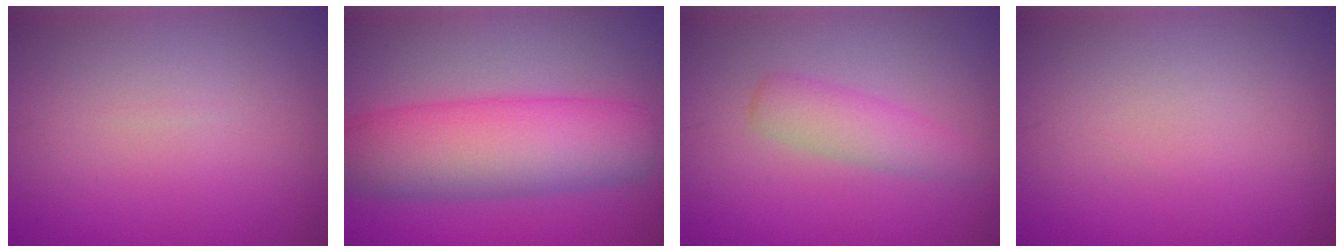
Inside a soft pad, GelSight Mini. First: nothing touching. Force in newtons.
{"total": 8.9, "press": 8.9, "slide": 0.1}
{"total": 2.6, "press": 2.6, "slide": 0.0}
{"total": 0.0}